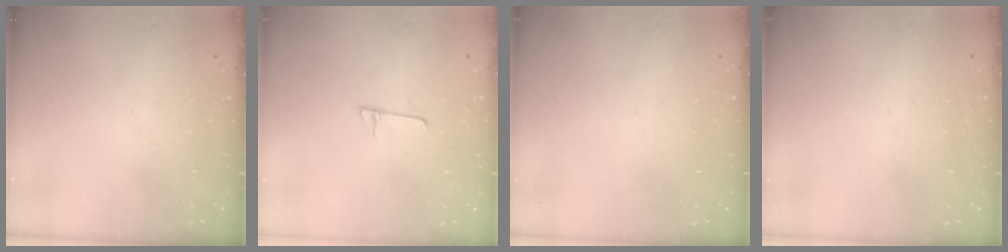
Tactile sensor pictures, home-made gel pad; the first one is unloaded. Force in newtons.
{"total": 4.4, "press": 4.4, "slide": 0.5}
{"total": 2.6, "press": 2.6, "slide": 0.2}
{"total": 1.8, "press": 1.7, "slide": 0.4}